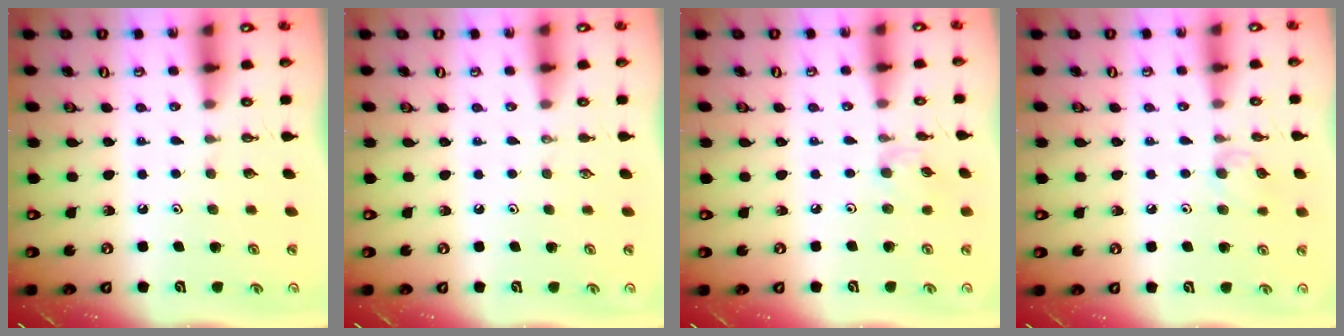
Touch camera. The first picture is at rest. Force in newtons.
{"total": 0.0}
{"total": 2.7, "press": 2.7, "slide": 0.4}
{"total": 6.3, "press": 6.2, "slide": 0.7}